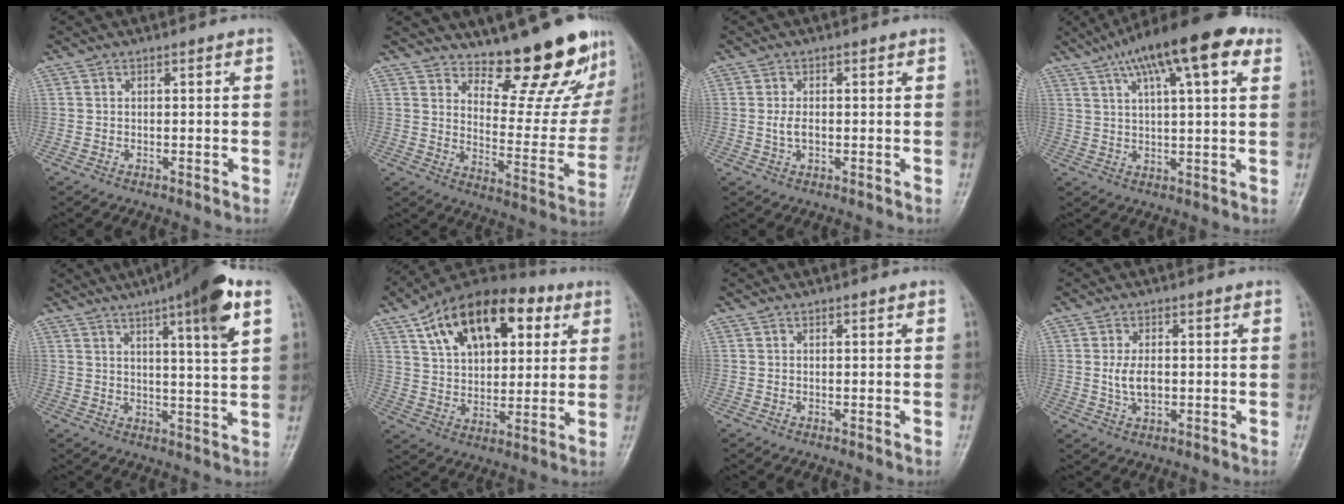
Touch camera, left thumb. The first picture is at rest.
{"total": 17.9, "force": [14.7, 5.5, 8.5], "torque": [-0.061, -0.128, 0.199]}
{"total": 2.3, "force": [-0.1, 1.3, 1.9], "torque": [-0.040, -0.001, -0.002]}
{"total": 17.2, "force": [8.9, 5.0, 13.8], "torque": [-0.210, 0.007, 0.137]}
{"total": 13.8, "force": [7.1, 1.7, 11.7], "torque": [-0.169, -0.019, 0.099]}
{"total": 21.0, "force": [9.0, 12.0, 14.8], "torque": [-0.196, 0.000, 0.147]}
{"total": 0.0}
{"total": 4.4, "force": [0.1, 2.6, 3.6], "torque": [-0.070, -0.004, 0.003]}